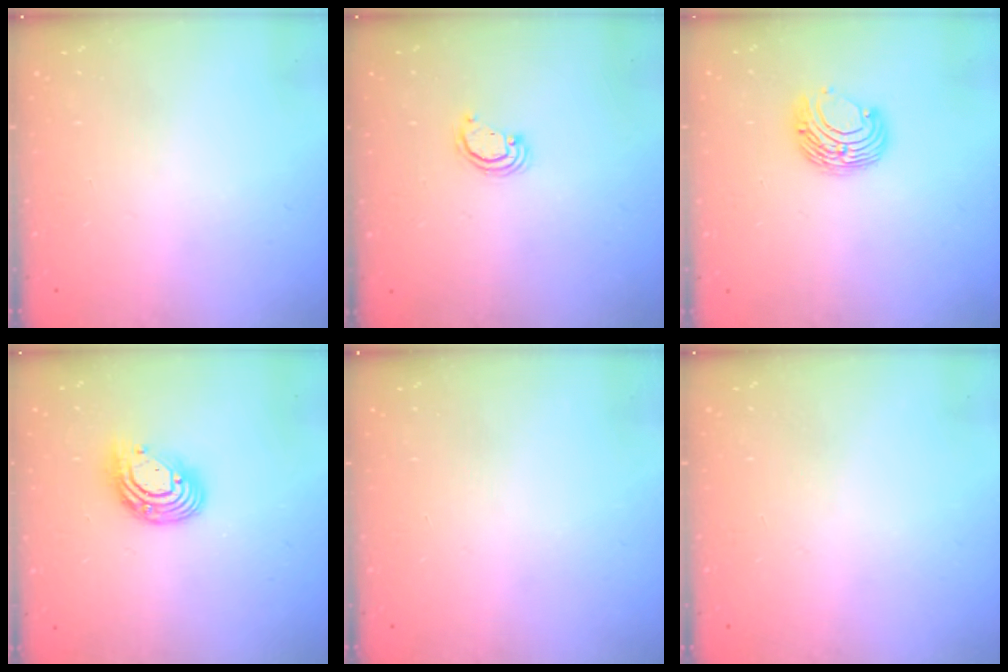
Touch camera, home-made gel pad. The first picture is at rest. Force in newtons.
{"total": 2.1, "press": 2.1, "slide": 0.1}
{"total": 8.2, "press": 8.2, "slide": 0.6}
{"total": 10.1, "press": 10.1, "slide": 0.9}
{"total": 0.0}
{"total": 0.0}